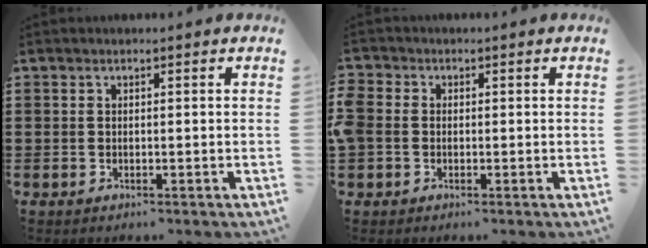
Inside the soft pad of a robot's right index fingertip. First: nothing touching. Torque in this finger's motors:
{"motor_torque": [1.09, 1.05, 0.40, 0.06]}